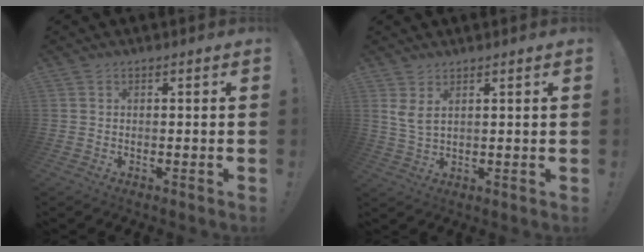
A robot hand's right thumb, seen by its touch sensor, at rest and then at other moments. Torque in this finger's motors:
{"motor_torque": [-0.33, 0.53, 0.49, 0.22, 0.01]}